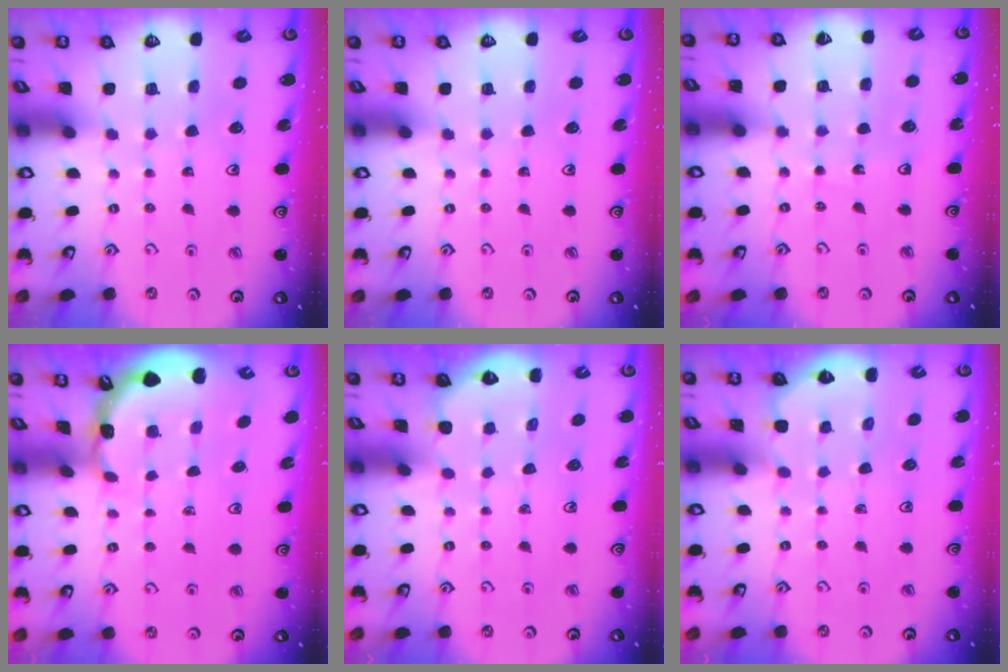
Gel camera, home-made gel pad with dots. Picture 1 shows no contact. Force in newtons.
{"total": 0.0}
{"total": 5.4, "press": 5.1, "slide": 1.7}
{"total": 1.6, "press": 1.6, "slide": 0.3}
{"total": 2.0, "press": 2.0, "slide": 0.1}
{"total": 3.0, "press": 2.9, "slide": 0.5}